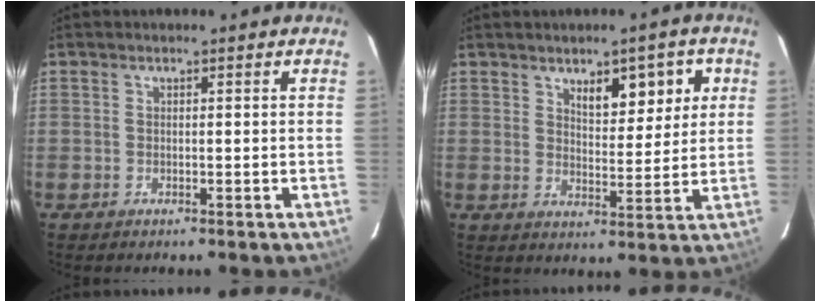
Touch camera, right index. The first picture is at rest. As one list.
[{"total": 7.5, "force": [3.6, 3.0, 5.8], "torque": [-0.078, 0.005, 0.055]}]